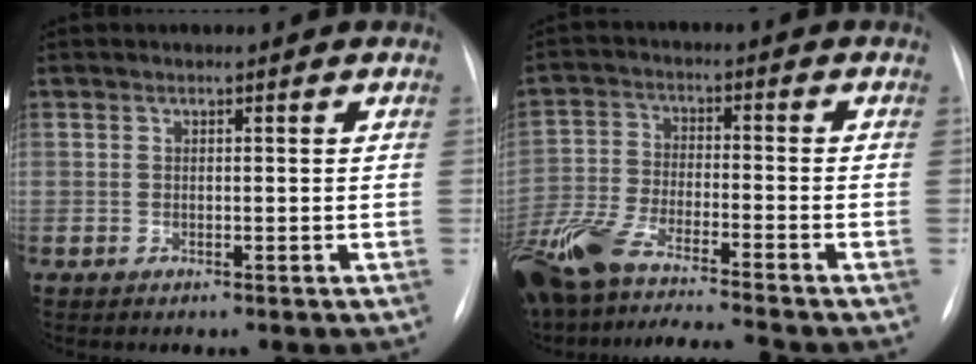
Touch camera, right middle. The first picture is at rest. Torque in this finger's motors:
{"motor_torque": [1.10, -1.04, 0.29, 0.09]}